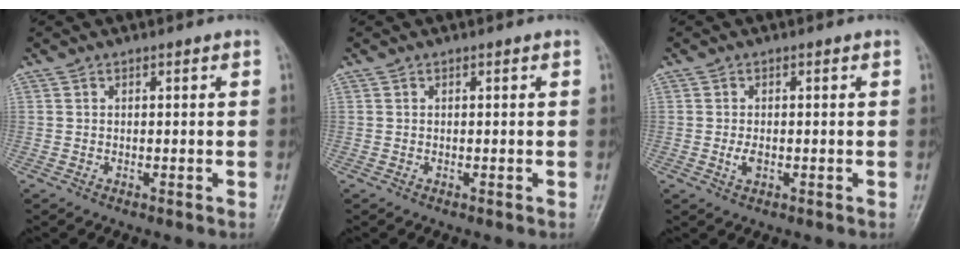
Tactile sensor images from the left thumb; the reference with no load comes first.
{"total": 0.0}
{"total": 1.9, "force": [-0.3, 1.1, 1.5], "torque": [-0.031, -0.002, -0.006]}